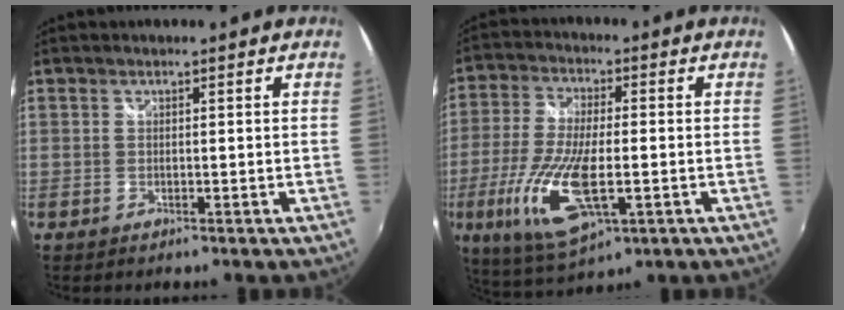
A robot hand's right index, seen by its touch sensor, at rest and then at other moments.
{"total": 15.3, "force": [-4.4, 5.3, 13.7], "torque": [-0.289, -0.022, -0.081]}